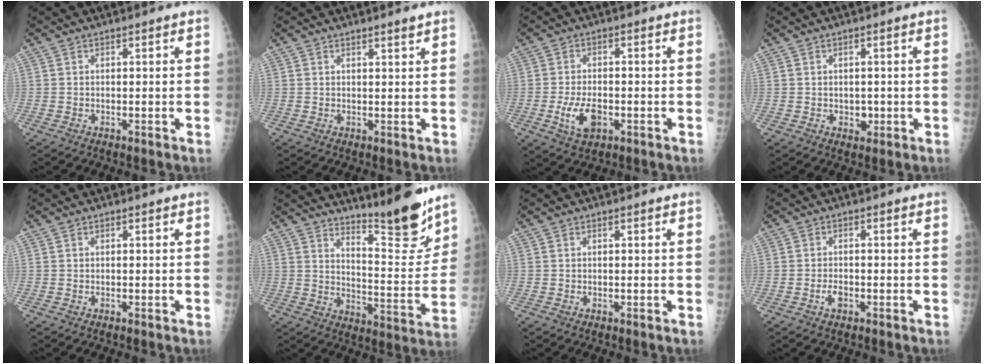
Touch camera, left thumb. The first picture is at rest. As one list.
[{"total": 1.3, "force": [1.1, -0.1, 0.7], "torque": [-0.006, -0.010, 0.018]}, {"total": 6.3, "force": [-2.0, 3.5, 4.8], "torque": [-0.088, 0.004, -0.032]}, {"total": 2.1, "force": [-0.2, 1.7, 1.2], "torque": [-0.005, 0.000, 0.000]}, {"total": 0.0}, {"total": 15.5, "force": [13.1, 2.4, 7.9], "torque": [-0.086, -0.117, 0.199]}, {"total": 0.0}, {"total": 2.1, "force": [-1.0, 1.2, 1.4], "torque": [-0.023, 0.004, -0.019]}]